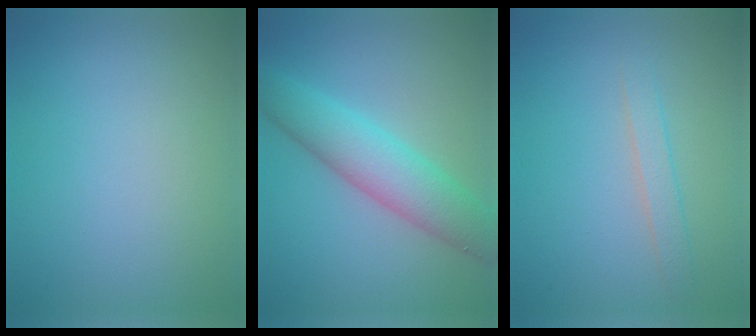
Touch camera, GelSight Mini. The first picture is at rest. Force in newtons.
{"total": 5.9, "press": 5.9, "slide": 0.0}
{"total": 1.5, "press": 1.5, "slide": 0.0}